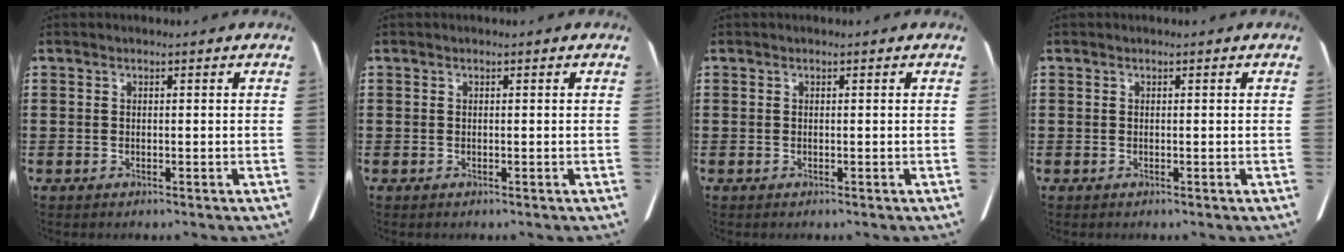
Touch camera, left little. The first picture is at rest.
{"total": 0.0}
{"total": 0.0}
{"total": 0.0}